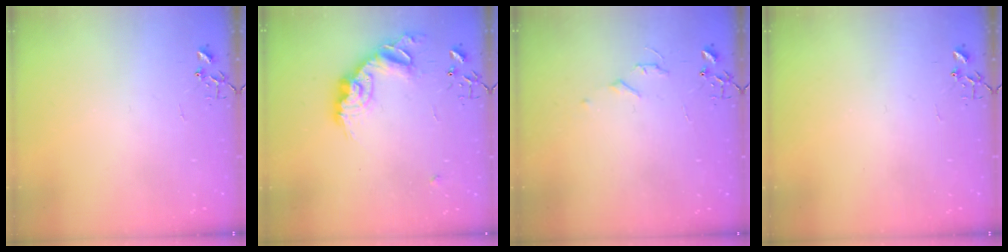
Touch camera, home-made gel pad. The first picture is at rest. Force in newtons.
{"total": 16.1, "press": 16.1, "slide": 1.0}
{"total": 5.0, "press": 5.0, "slide": 0.7}
{"total": 0.0}